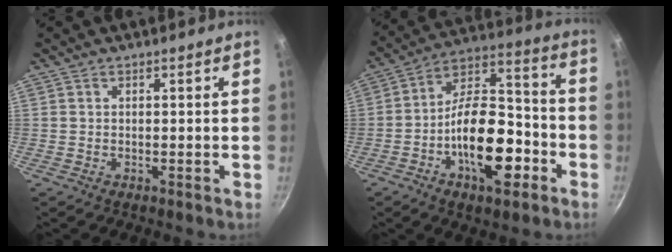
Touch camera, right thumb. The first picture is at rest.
{"total": 18.6, "force": [-7.0, 9.2, 14.6], "torque": [-0.205, 0.058, -0.121]}